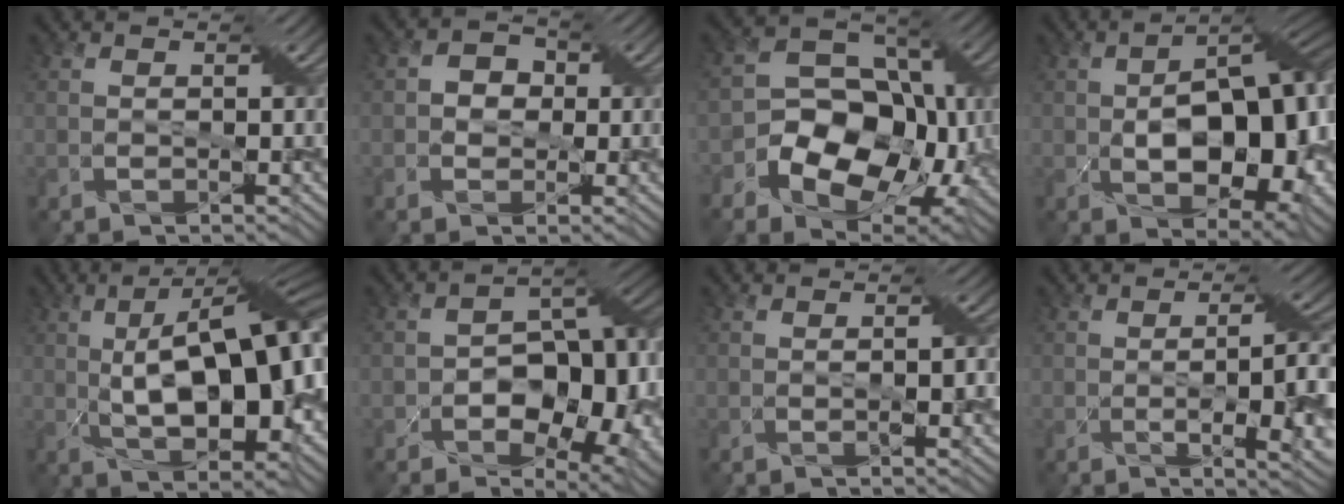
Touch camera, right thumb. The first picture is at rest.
{"total": 2.7, "force": [0.0, 2.4, 1.1], "torque": [-0.021, 0.007, -0.009]}
{"total": 15.6, "force": [-4.0, 11.3, 9.9], "torque": [-0.165, -0.023, -0.066]}
{"total": 15.2, "force": [-1.1, 8.0, 12.8], "torque": [-0.182, -0.004, -0.006]}
{"total": 17.2, "force": [0.5, 7.0, 15.7], "torque": [-0.230, 0.017, 0.001]}
{"total": 13.0, "force": [-3.4, 8.1, 9.6], "torque": [-0.119, -0.016, -0.046]}
{"total": 3.1, "force": [-0.3, 0.6, 3.0], "torque": [-0.049, 0.000, -0.002]}
{"total": 10.4, "force": [-1.3, 3.2, 9.9], "torque": [-0.140, -0.005, -0.010]}